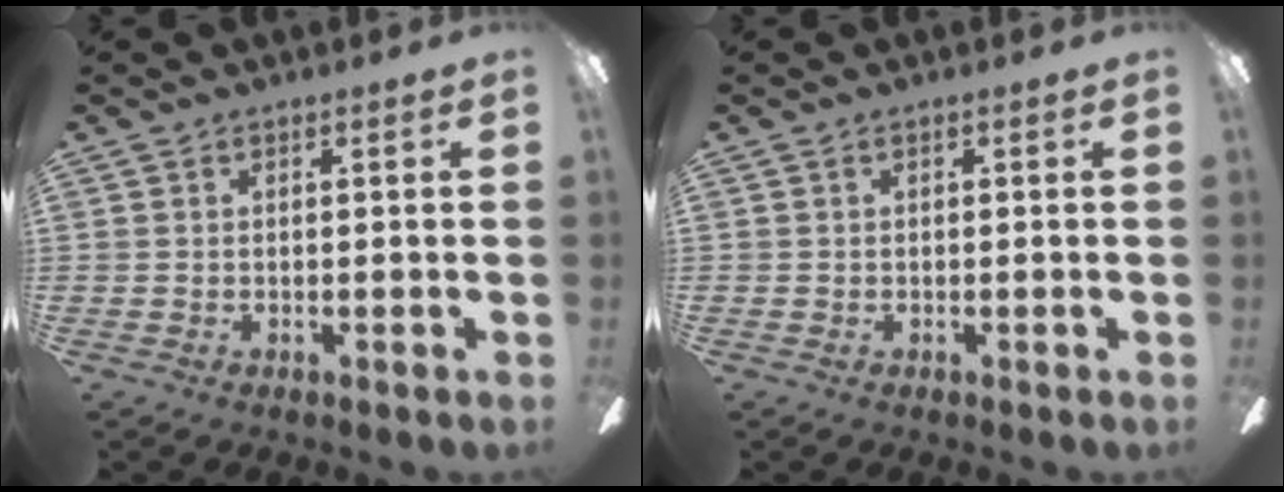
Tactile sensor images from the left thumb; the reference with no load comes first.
{"total": 0.0}